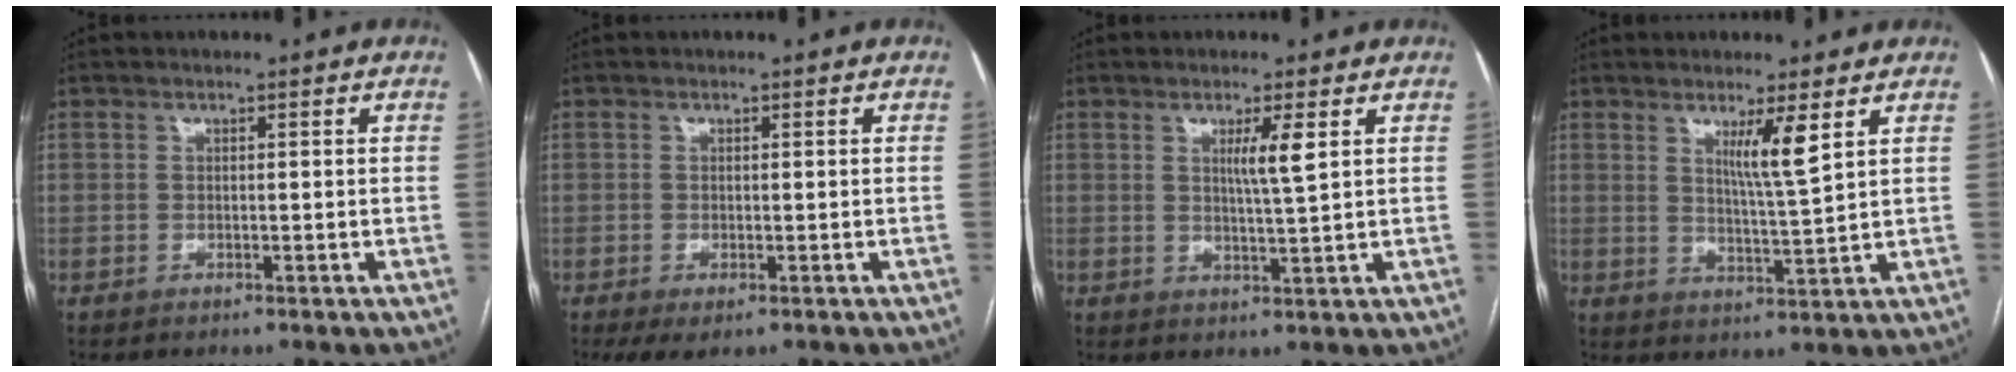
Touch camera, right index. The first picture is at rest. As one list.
[{"total": 3.6, "force": [-2.1, 1.4, 2.6], "torque": [-0.040, -0.008, -0.028]}, {"total": 3.8, "force": [1.4, -0.5, 3.5], "torque": [-0.063, -0.006, 0.023]}, {"total": 5.1, "force": [2.6, -0.9, 4.3], "torque": [-0.075, -0.017, 0.046]}]